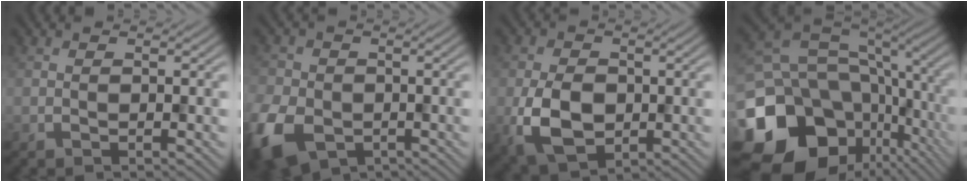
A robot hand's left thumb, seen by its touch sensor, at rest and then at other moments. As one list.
[{"total": 9.8, "force": [-4.7, 7.0, 5.0], "torque": [-0.136, -0.044, -0.084]}, {"total": 7.1, "force": [-1.7, 4.9, 4.8], "torque": [-0.103, -0.017, -0.031]}, {"total": 19.7, "force": [-6.3, 15.4, 10.5], "torque": [-0.243, -0.022, -0.070]}]